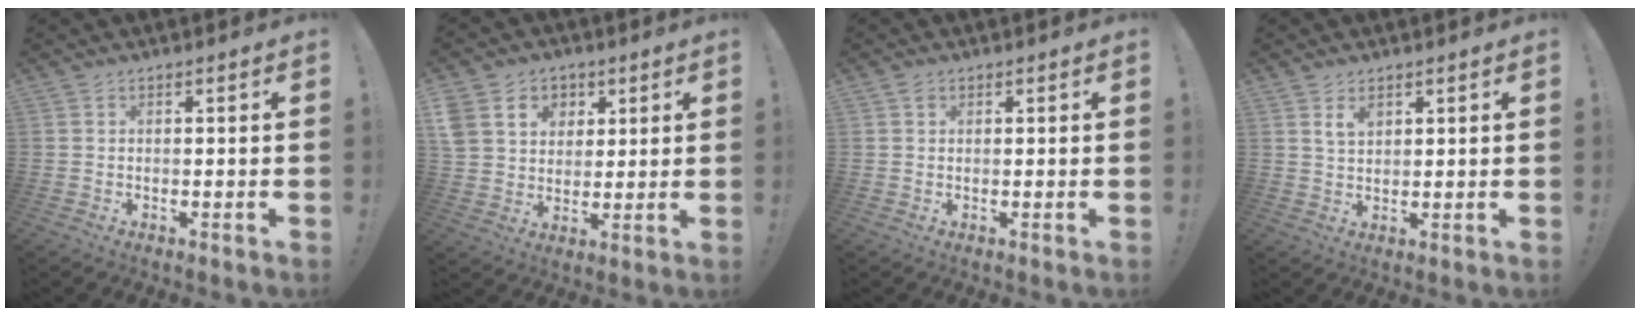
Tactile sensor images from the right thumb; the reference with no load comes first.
{"total": 11.4, "force": [4.4, 9.6, 4.2], "torque": [-0.065, -0.016, 0.092]}
{"total": 0.9, "force": [0.6, 0.7, 0.2], "torque": [-0.004, 0.002, 0.011]}
{"total": 3.8, "force": [2.2, 2.2, 2.2], "torque": [-0.034, -0.007, 0.039]}